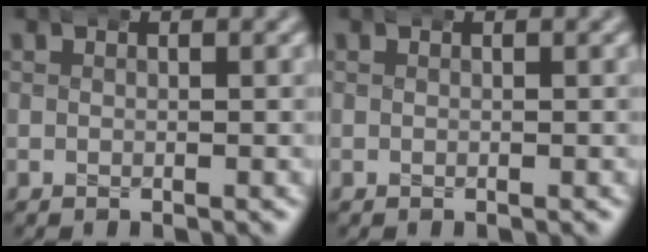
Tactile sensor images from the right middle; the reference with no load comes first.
{"total": 0.0}